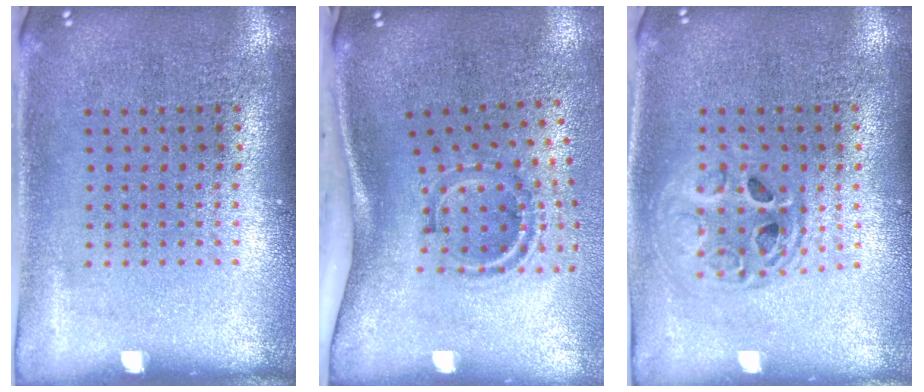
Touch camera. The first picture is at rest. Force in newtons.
{"total": 2.0, "press": 1.2, "slide": 1.7}
{"total": 1.4, "press": 1.2, "slide": 0.6}